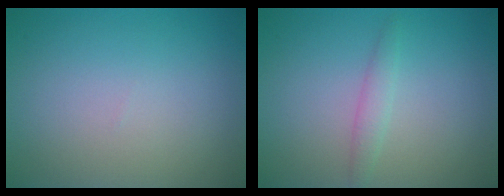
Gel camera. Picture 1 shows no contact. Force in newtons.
{"total": 1.4, "press": 1.4, "slide": 0.1}